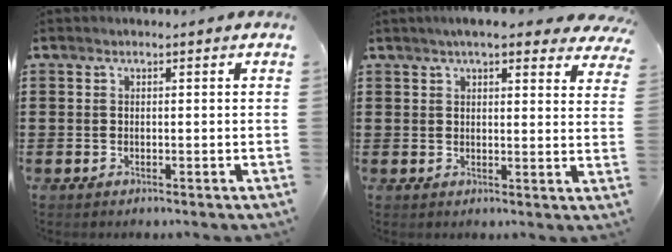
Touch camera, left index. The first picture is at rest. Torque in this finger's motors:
{"motor_torque": [2.14, 0.00, 0.15, -0.09]}